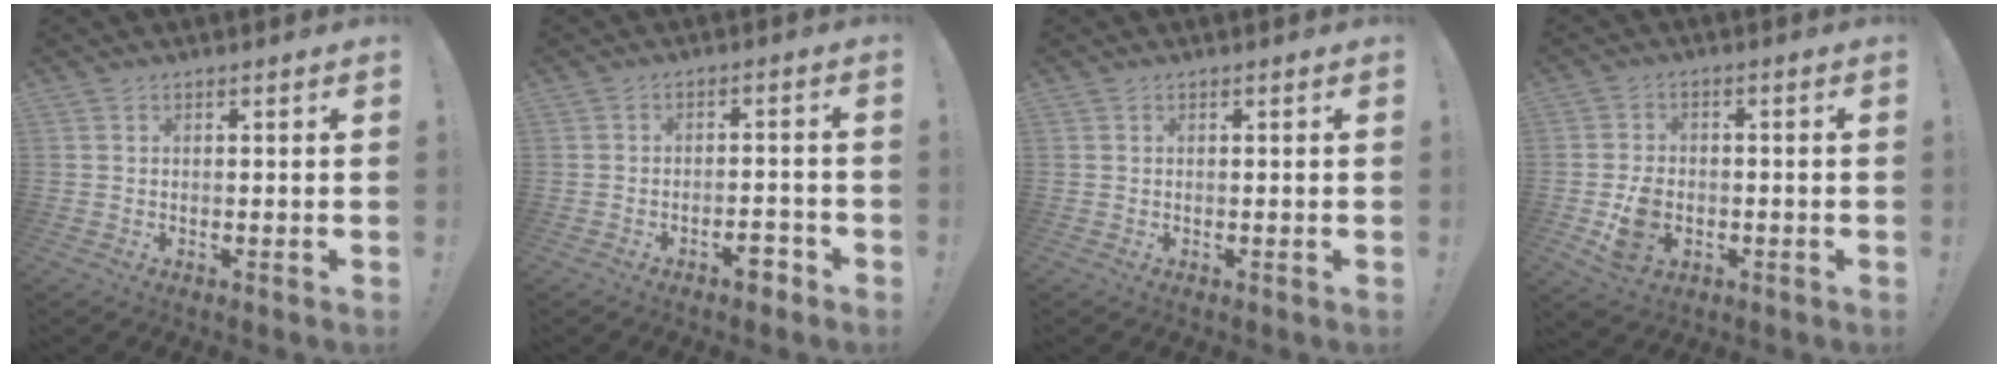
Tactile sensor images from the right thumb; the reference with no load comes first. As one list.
[{"total": 4.4, "force": [-3.1, 1.6, 2.7], "torque": [-0.039, 0.022, -0.051]}, {"total": 0.0}, {"total": 9.0, "force": [-2.4, 6.6, 5.6], "torque": [-0.100, 0.007, -0.039]}]